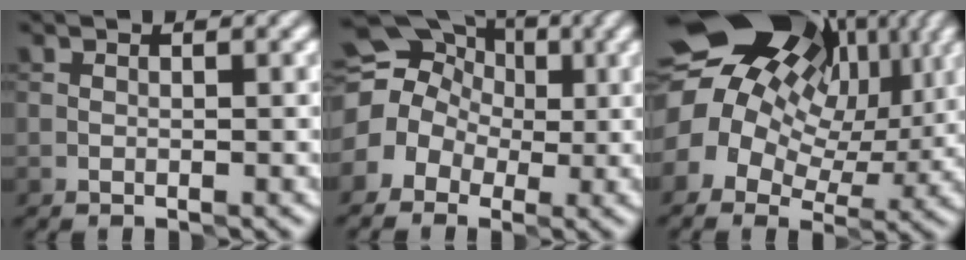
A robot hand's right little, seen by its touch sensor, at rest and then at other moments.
{"total": 11.3, "force": [0.9, 10.0, 5.1], "torque": [-0.104, 0.046, -0.028]}
{"total": 19.0, "force": [6.4, 13.8, 11.3], "torque": [-0.205, 0.042, 0.097]}